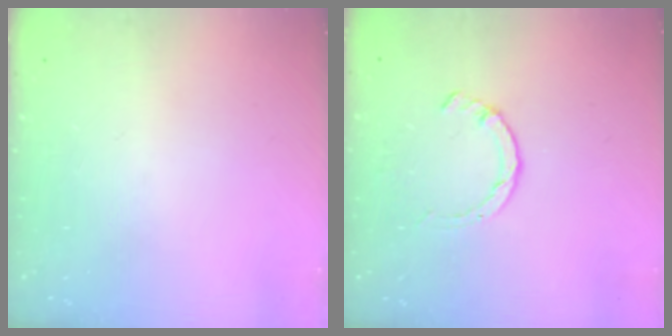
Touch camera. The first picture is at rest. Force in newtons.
{"total": 1.4, "press": 1.4, "slide": 0.3}